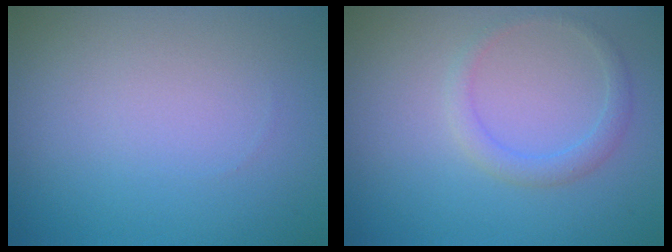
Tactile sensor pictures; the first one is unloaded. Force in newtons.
{"total": 1.7, "press": 1.7, "slide": 0.2}